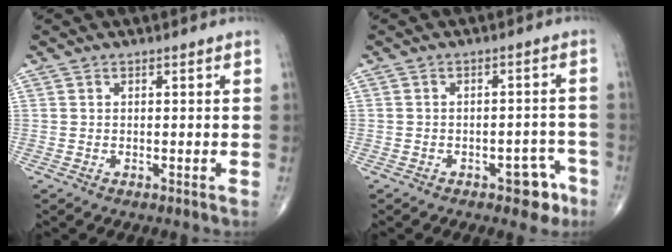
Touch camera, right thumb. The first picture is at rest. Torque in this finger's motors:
{"motor_torque": [3.87, 1.14, 1.11, -1.65, 0.12]}